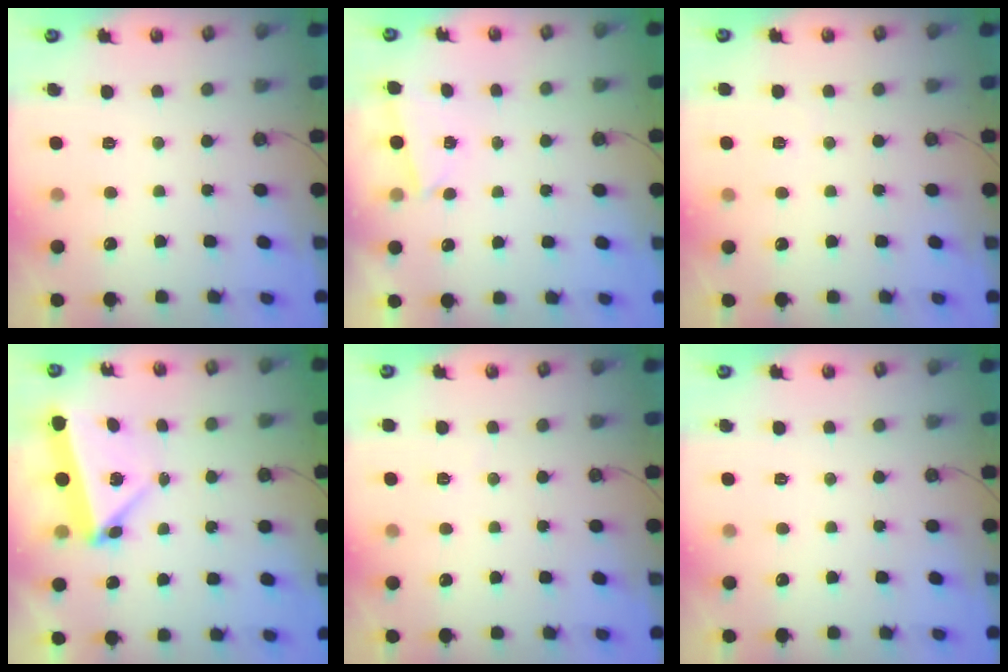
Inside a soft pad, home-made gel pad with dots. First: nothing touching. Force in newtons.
{"total": 1.6, "press": 0.8, "slide": 1.4}
{"total": 1.4, "press": 1.4, "slide": 0.5}
{"total": 5.5, "press": 5.5, "slide": 0.4}
{"total": 2.6, "press": 2.5, "slide": 0.7}
{"total": 0.0}